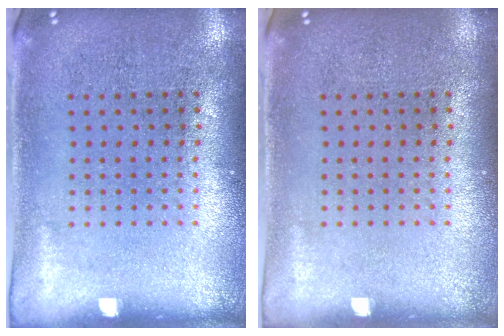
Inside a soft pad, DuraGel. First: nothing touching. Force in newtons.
{"total": 0.0}